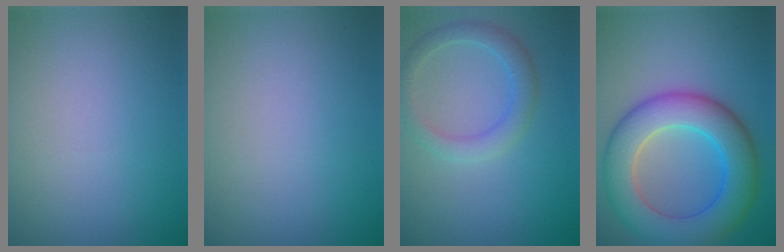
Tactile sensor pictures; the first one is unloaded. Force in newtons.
{"total": 0.0}
{"total": 2.9, "press": 2.9, "slide": 0.1}
{"total": 9.3, "press": 9.3, "slide": 0.4}